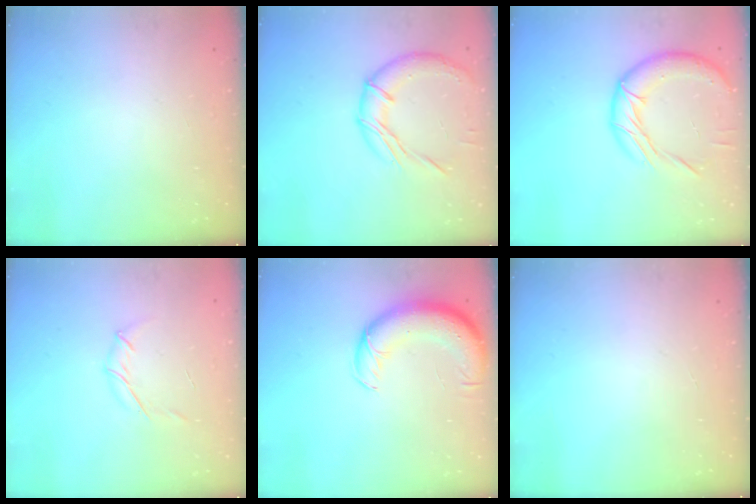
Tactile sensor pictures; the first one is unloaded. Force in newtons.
{"total": 12.5, "press": 12.4, "slide": 0.7}
{"total": 15.8, "press": 15.8, "slide": 1.2}
{"total": 4.8, "press": 4.7, "slide": 1.2}
{"total": 11.7, "press": 11.3, "slide": 2.9}
{"total": 0.0}